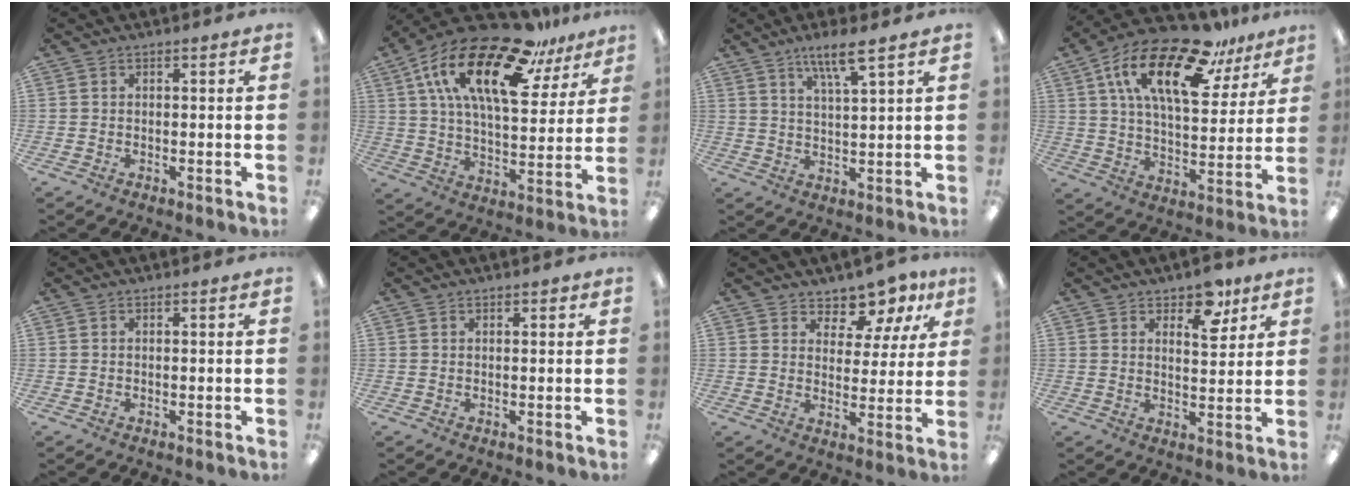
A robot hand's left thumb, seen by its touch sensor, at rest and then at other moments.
{"total": 24.7, "force": [14.5, 10.2, 17.3], "torque": [-0.296, -0.074, 0.243]}
{"total": 7.2, "force": [5.0, 1.1, 5.1], "torque": [-0.095, -0.017, 0.082]}
{"total": 22.5, "force": [12.9, 9.7, 15.8], "torque": [-0.275, -0.057, 0.217]}
{"total": 0.0}
{"total": 0.8, "force": [0.6, 0.3, 0.4], "torque": [0.001, -0.001, 0.009]}
{"total": 8.6, "force": [7.4, 3.9, 2.1], "torque": [-0.040, -0.055, 0.135]}
{"total": 8.2, "force": [5.8, 4.1, 4.1], "torque": [-0.041, -0.028, 0.098]}